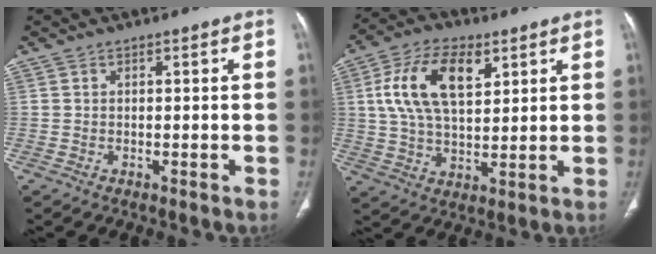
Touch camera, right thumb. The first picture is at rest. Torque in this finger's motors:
{"motor_torque": [0.45, 0.88, 1.35, 0.23, 0.37]}